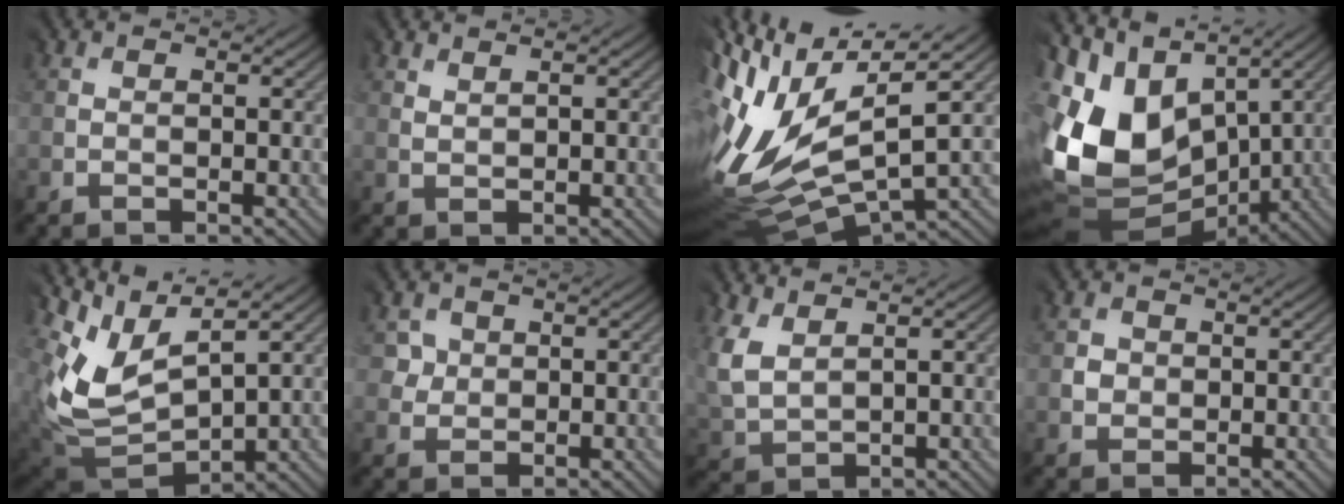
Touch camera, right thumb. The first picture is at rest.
{"total": 2.0, "force": [1.8, -0.1, -0.7], "torque": [0.013, 0.006, 0.039]}
{"total": 14.0, "force": [2.3, 5.8, 12.6], "torque": [-0.279, -0.017, 0.072]}
{"total": 13.8, "force": [2.5, 9.9, 9.4], "torque": [-0.238, 0.013, 0.043]}
{"total": 6.8, "force": [4.5, 3.9, 3.2], "torque": [-0.089, 0.001, 0.094]}
{"total": 2.8, "force": [1.2, 2.1, -1.4], "torque": [0.022, -0.003, 0.021]}
{"total": 4.7, "force": [3.4, 2.7, 1.9], "torque": [-0.082, 0.008, 0.073]}
{"total": 1.8, "force": [0.2, 1.5, -1.0], "torque": [0.021, -0.003, 0.005]}